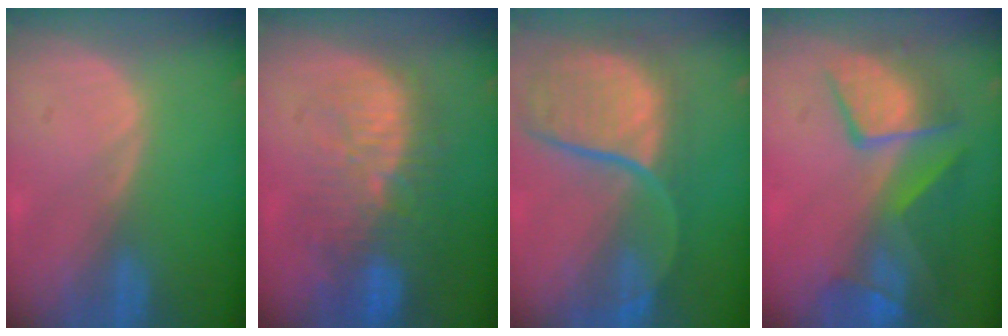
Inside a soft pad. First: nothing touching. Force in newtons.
{"total": 11.3, "press": 9.9, "slide": 5.5}
{"total": 12.0, "press": 9.9, "slide": 6.9}
{"total": 10.0, "press": 8.7, "slide": 4.9}